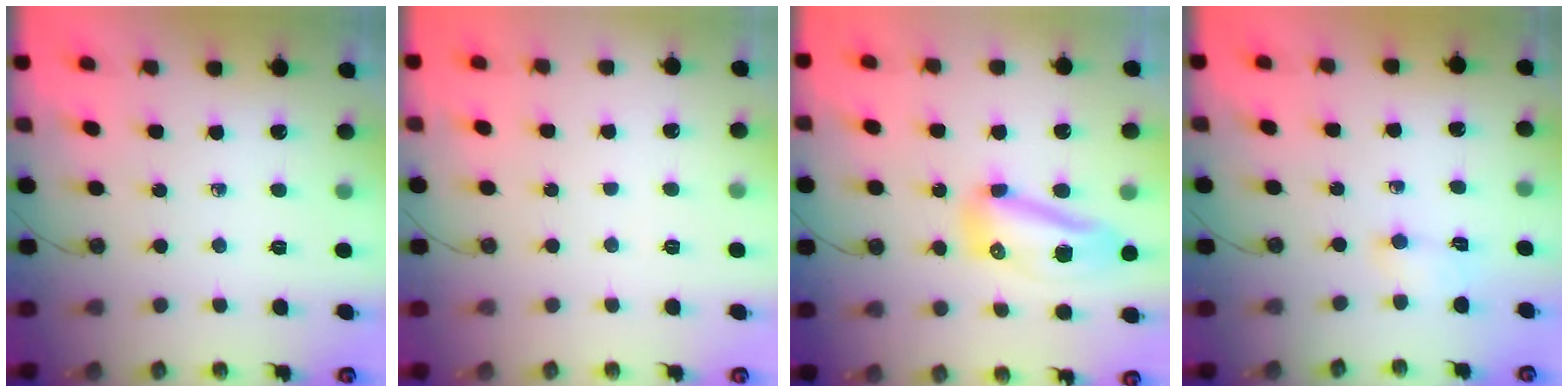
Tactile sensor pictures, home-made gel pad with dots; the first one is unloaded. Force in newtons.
{"total": 4.7, "press": 2.5, "slide": 3.9}
{"total": 11.5, "press": 11.1, "slide": 2.8}
{"total": 2.4, "press": 2.3, "slide": 0.7}